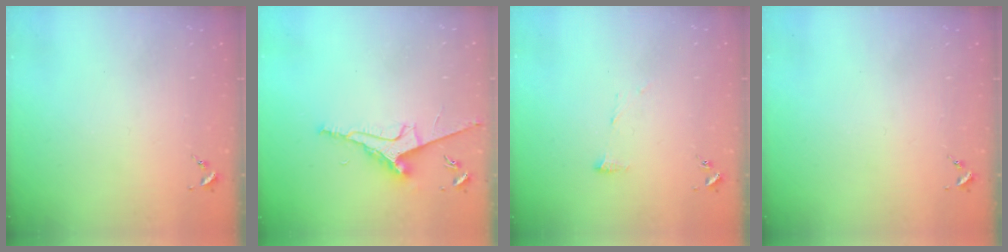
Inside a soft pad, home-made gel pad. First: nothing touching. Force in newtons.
{"total": 9.5, "press": 9.4, "slide": 1.2}
{"total": 7.6, "press": 7.6, "slide": 0.1}
{"total": 0.0}